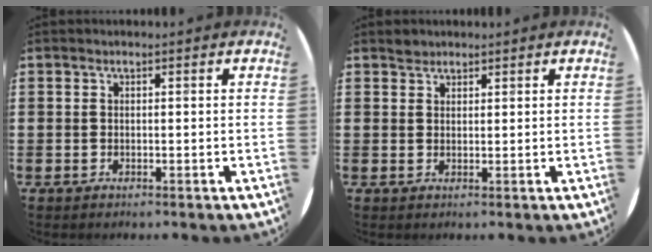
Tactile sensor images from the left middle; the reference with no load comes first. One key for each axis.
{"total": 1.3, "fx": 1.2, "fy": 0.4, "fz": -0.1, "tx": 0.008, "ty": -0.003, "tz": 0.022}